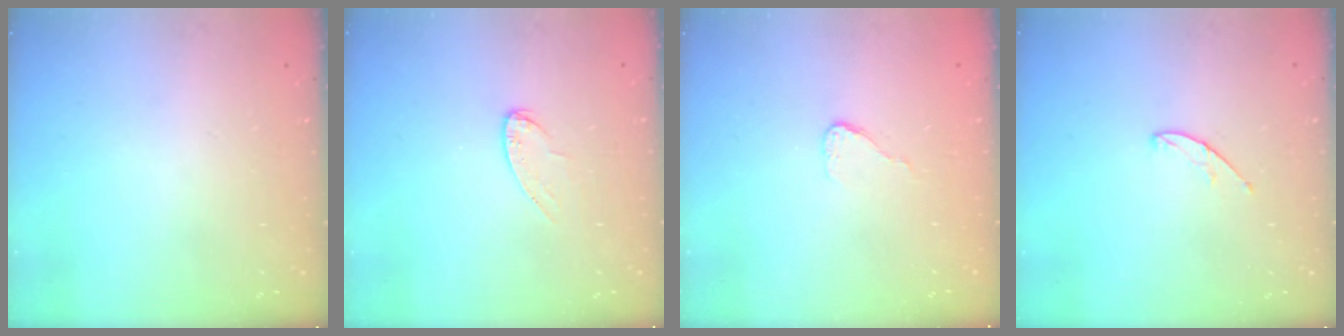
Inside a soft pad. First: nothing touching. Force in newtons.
{"total": 6.8, "press": 6.7, "slide": 0.6}
{"total": 4.4, "press": 4.4, "slide": 0.3}
{"total": 4.4, "press": 4.3, "slide": 0.3}